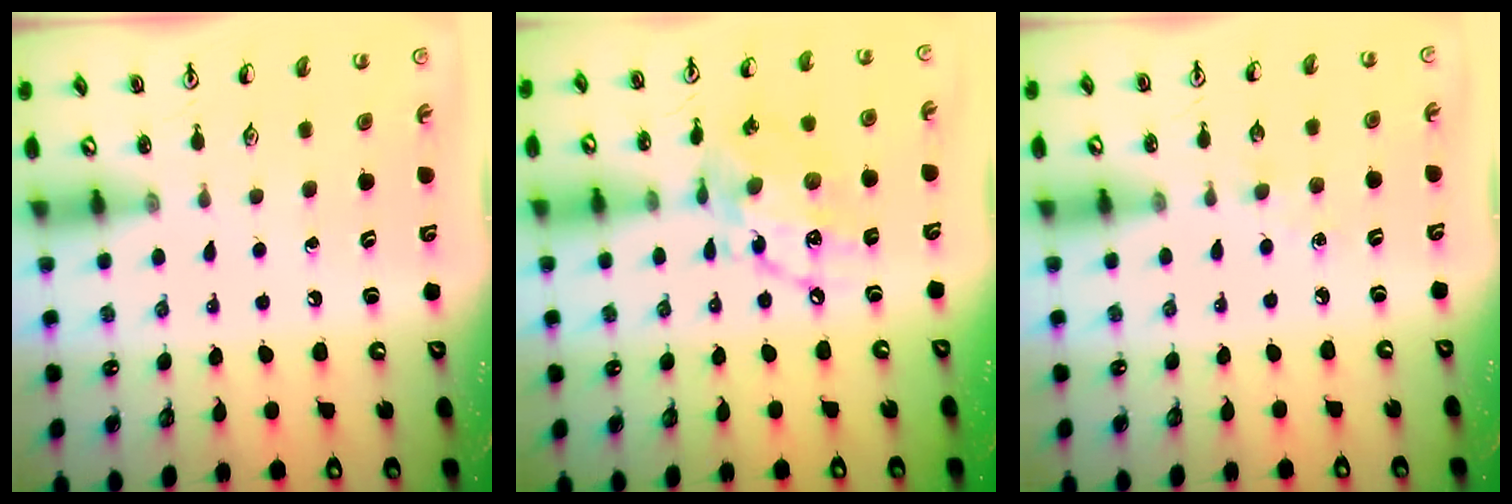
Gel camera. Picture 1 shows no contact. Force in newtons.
{"total": 14.6, "press": 14.5, "slide": 0.9}
{"total": 2.7, "press": 2.7, "slide": 0.4}